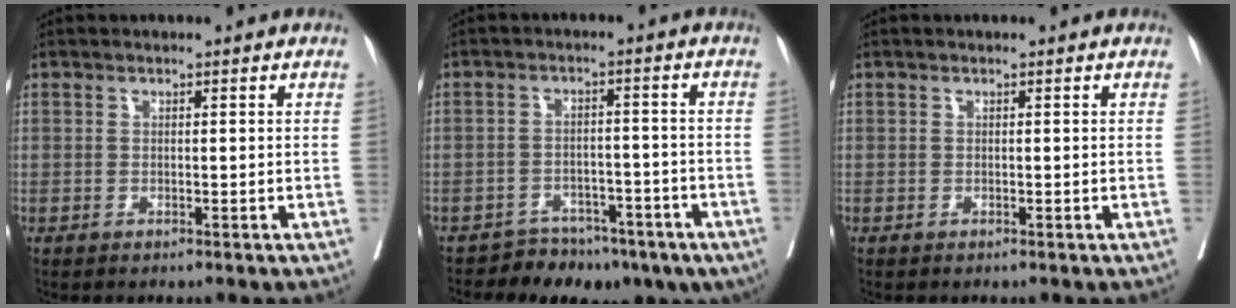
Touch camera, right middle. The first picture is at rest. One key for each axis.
{"total": 10.4, "fx": -7.4, "fy": 6.5, "fz": 3.3, "tx": -0.029, "ty": 0.028, "tz": -0.096}
{"total": 0.0}